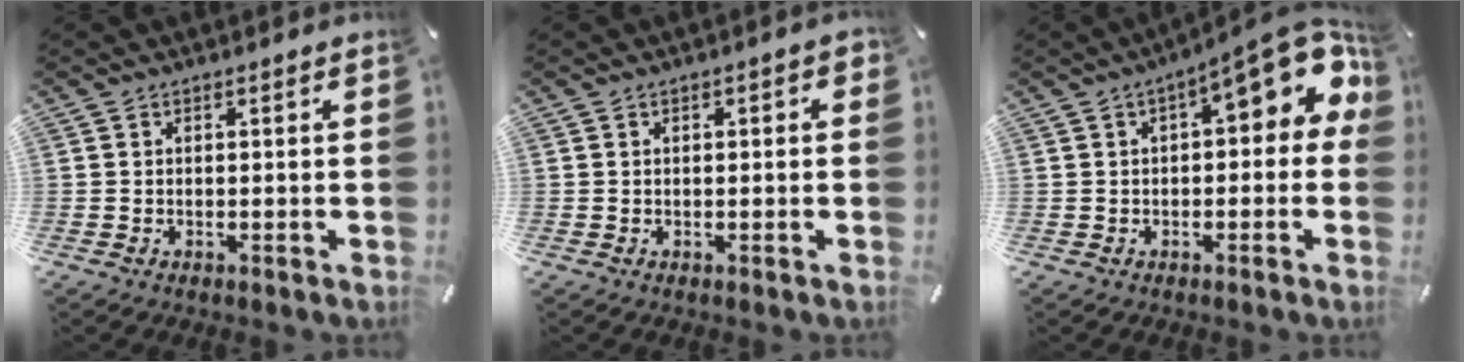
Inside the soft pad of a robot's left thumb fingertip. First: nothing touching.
{"total": 1.7, "force": [-0.1, 0.8, 1.5], "torque": [-0.020, 0.001, -0.004]}
{"total": 13.3, "force": [4.7, 5.2, 11.3], "torque": [-0.145, -0.036, 0.076]}